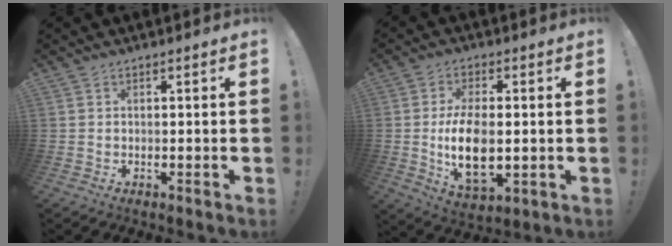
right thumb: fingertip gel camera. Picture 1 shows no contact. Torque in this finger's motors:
{"motor_torque": [-0.05, 0.62, 0.22, 0.00, 0.35]}